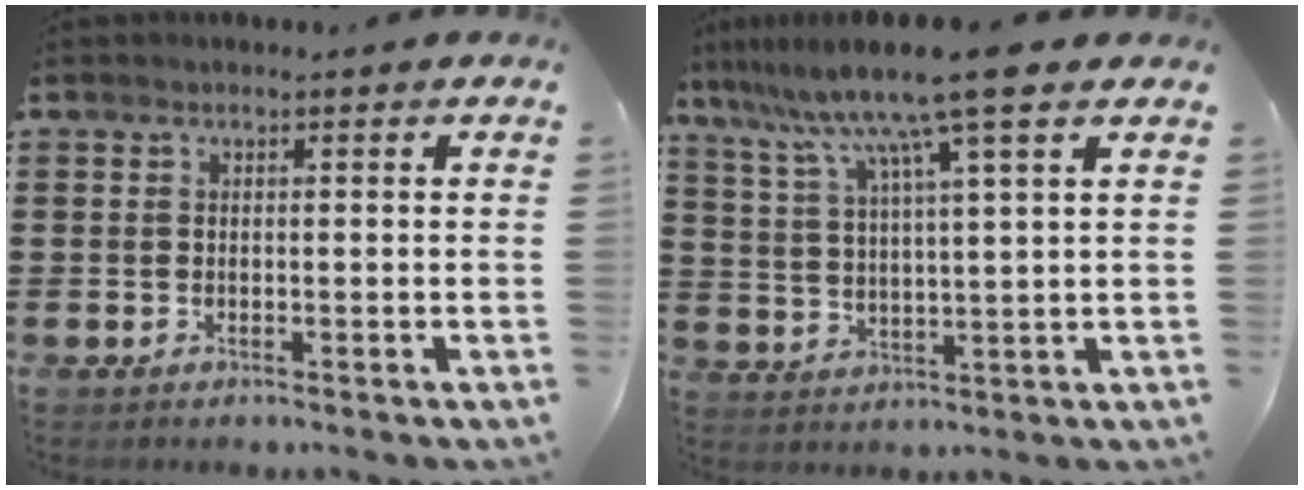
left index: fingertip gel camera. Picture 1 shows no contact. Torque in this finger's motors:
{"motor_torque": [1.36, -0.46, 1.05, 0.21]}